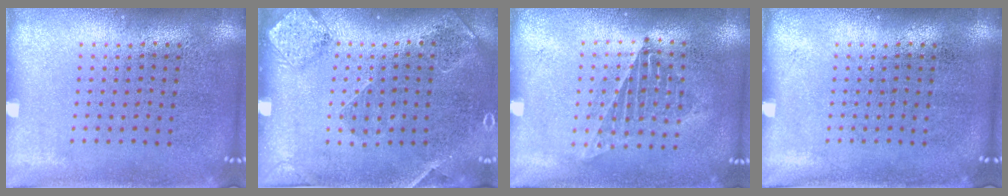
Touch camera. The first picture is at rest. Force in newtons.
{"total": 1.6, "press": 1.5, "slide": 0.3}
{"total": 1.0, "press": 1.0, "slide": 0.2}
{"total": 0.0}